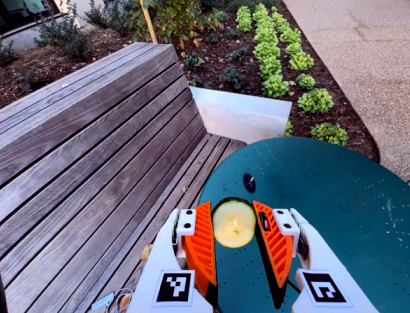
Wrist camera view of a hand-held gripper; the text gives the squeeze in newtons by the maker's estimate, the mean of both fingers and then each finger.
{"total": 11.7, "left": 12.0, "right": 11.4}